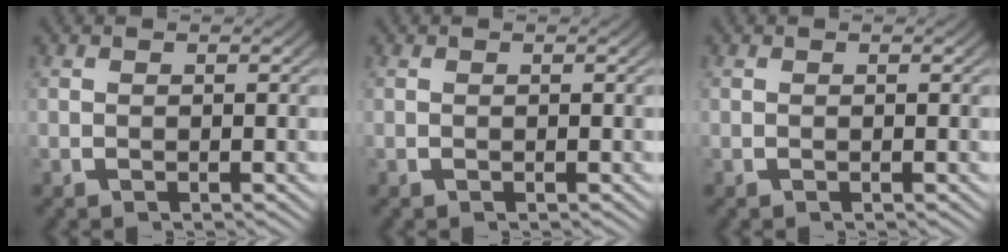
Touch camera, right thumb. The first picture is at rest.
{"total": 0.0}
{"total": 0.0}